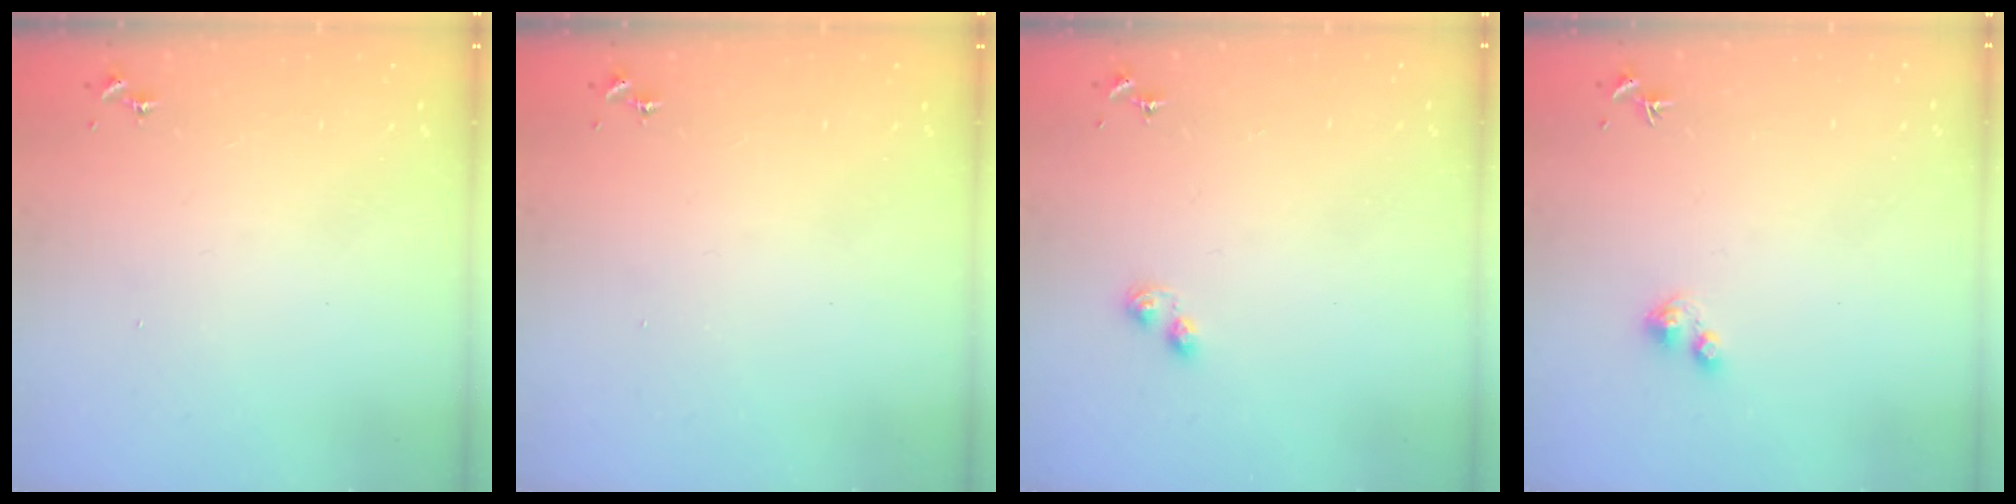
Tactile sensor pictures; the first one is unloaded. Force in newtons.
{"total": 0.0}
{"total": 3.3, "press": 3.3, "slide": 0.4}
{"total": 2.6, "press": 2.6, "slide": 0.3}